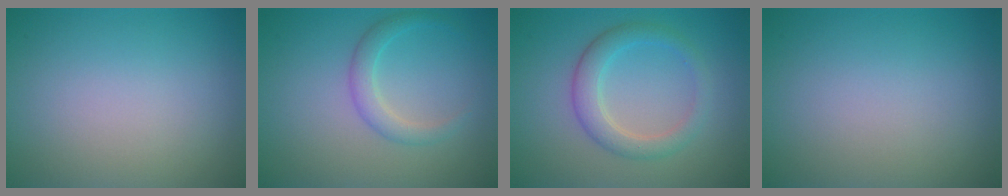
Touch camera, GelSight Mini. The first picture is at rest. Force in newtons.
{"total": 2.0, "press": 2.0, "slide": 0.1}
{"total": 3.3, "press": 3.2, "slide": 0.3}
{"total": 0.0}